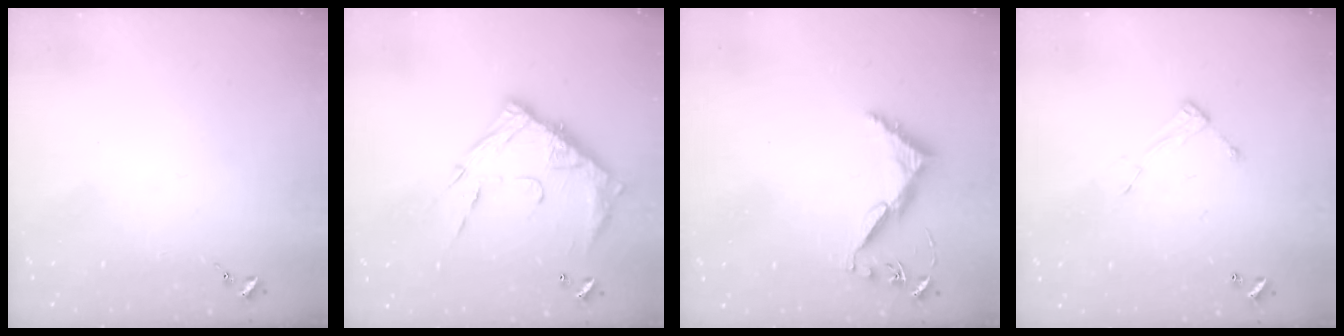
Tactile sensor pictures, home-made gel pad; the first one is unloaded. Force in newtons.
{"total": 17.2, "press": 17.1, "slide": 1.4}
{"total": 6.2, "press": 6.2, "slide": 0.5}
{"total": 6.6, "press": 6.6, "slide": 0.2}